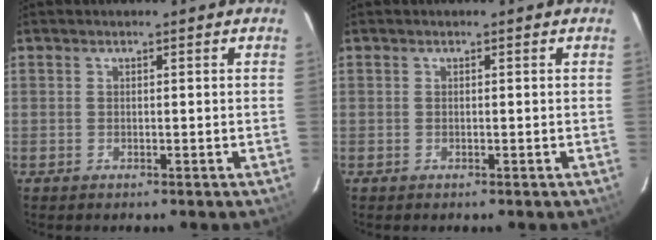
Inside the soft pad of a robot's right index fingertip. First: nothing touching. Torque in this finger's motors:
{"motor_torque": [-0.08, 0.07, 0.00, 0.00]}